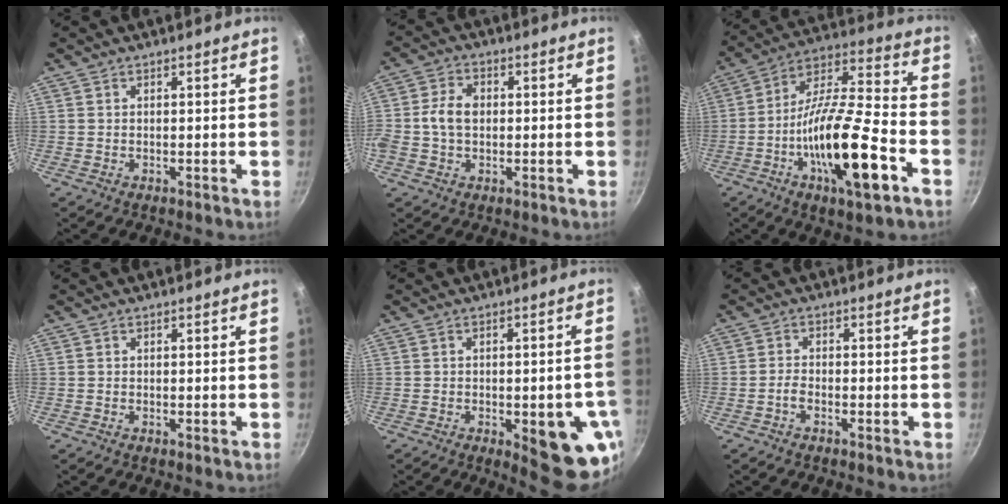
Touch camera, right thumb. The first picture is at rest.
{"total": 6.4, "force": [0.0, 4.6, 4.4], "torque": [-0.076, 0.015, -0.012]}
{"total": 21.3, "force": [-7.8, 6.2, 18.9], "torque": [-0.312, 0.039, -0.144]}
{"total": 0.0}
{"total": 14.3, "force": [-4.6, 5.4, 12.4], "torque": [-0.108, 0.008, -0.054]}
{"total": 1.9, "force": [-1.2, 0.8, 1.3], "torque": [-0.032, 0.010, -0.030]}